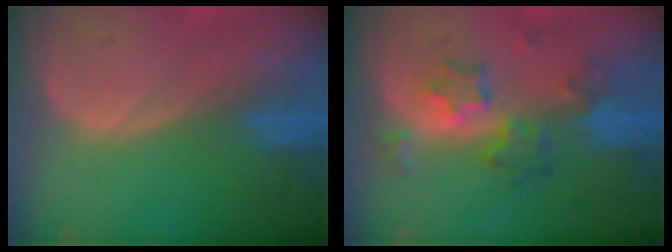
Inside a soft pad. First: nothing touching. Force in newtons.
{"total": 7.0, "press": 6.2, "slide": 3.2}